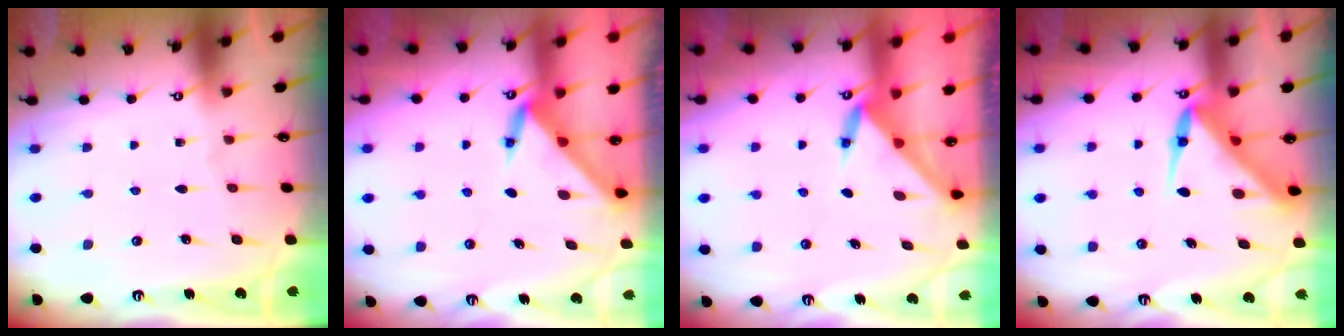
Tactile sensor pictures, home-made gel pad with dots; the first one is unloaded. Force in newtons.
{"total": 3.4, "press": 3.4, "slide": 0.1}
{"total": 3.4, "press": 3.4, "slide": 0.3}
{"total": 7.5, "press": 7.4, "slide": 0.8}